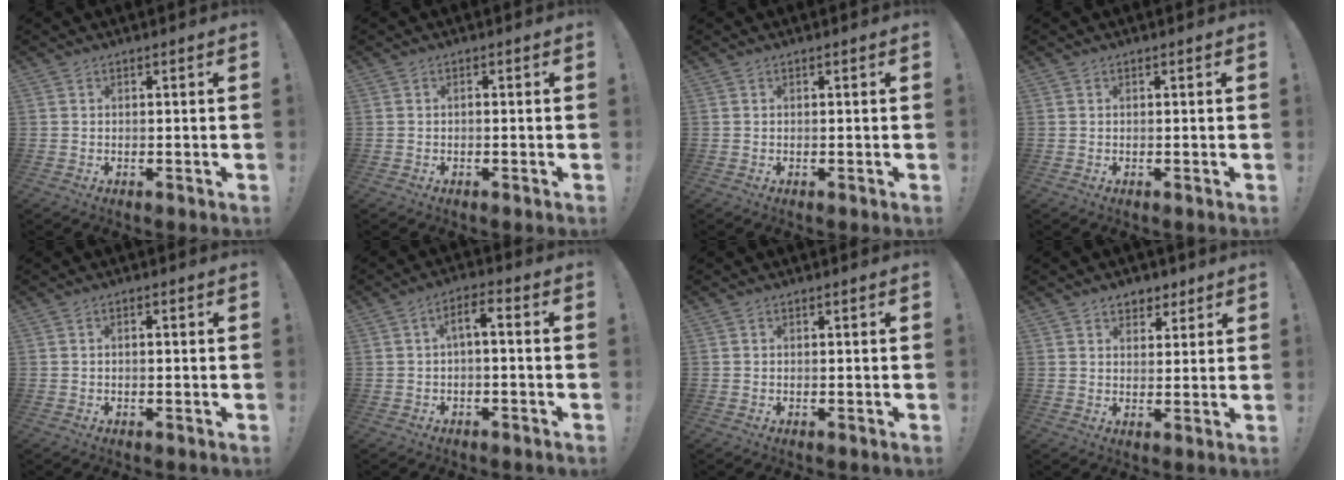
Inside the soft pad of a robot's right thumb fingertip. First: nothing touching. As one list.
[{"total": 0.5, "force": [-0.4, 0.1, 0.3], "torque": [-0.006, 0.001, -0.008]}, {"total": 0.0}, {"total": 0.0}, {"total": 1.0, "force": [-0.5, 0.4, 0.7], "torque": [-0.013, 0.004, -0.009]}, {"total": 4.7, "force": [-1.4, 1.6, 4.2], "torque": [-0.077, 0.010, -0.026]}, {"total": 0.0}, {"total": 5.2, "force": [3.3, 3.8, 1.3], "torque": [-0.002, -0.019, 0.060]}]